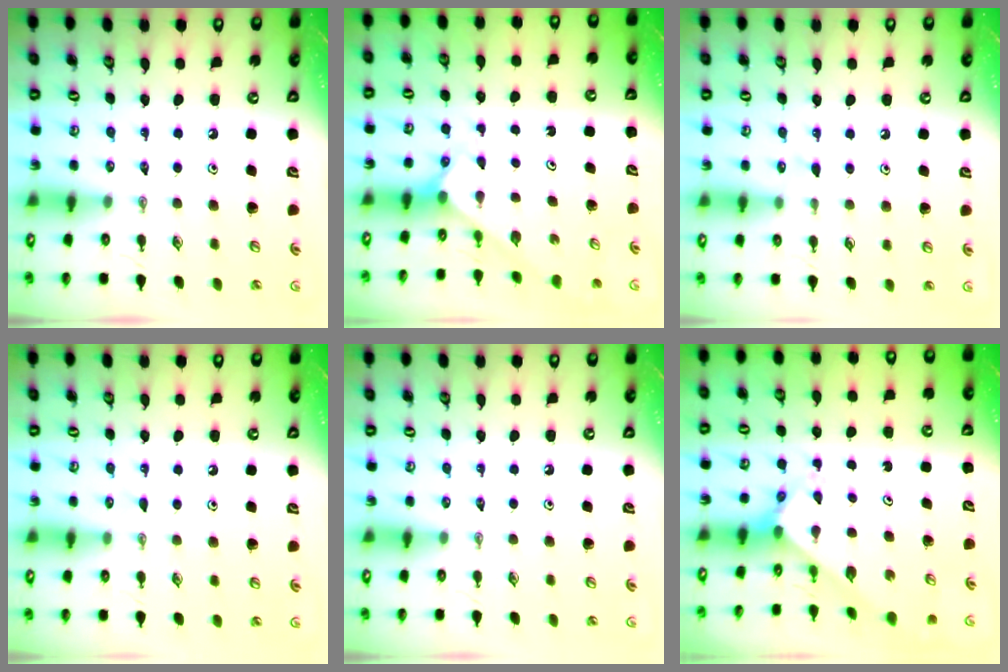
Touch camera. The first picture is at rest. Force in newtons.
{"total": 2.0, "press": 2.0, "slide": 0.2}
{"total": 7.6, "press": 7.6, "slide": 0.6}
{"total": 3.7, "press": 3.7, "slide": 0.5}
{"total": 0.0}
{"total": 2.7, "press": 2.7, "slide": 0.2}